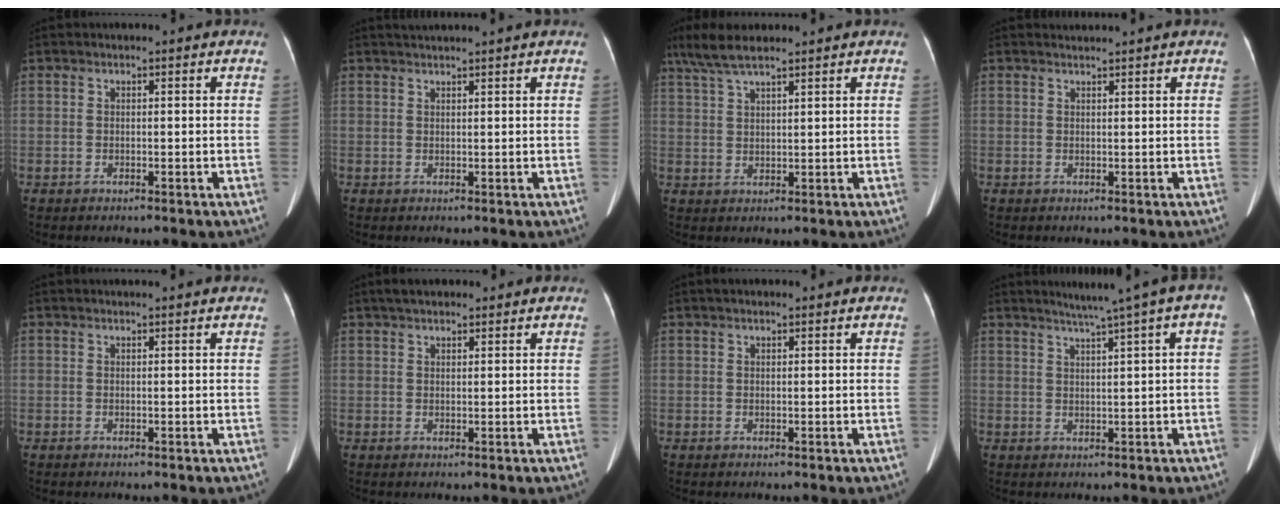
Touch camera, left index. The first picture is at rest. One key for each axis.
{"total": 2.9, "fx": 2.6, "fy": -0.8, "fz": 1.0, "tx": -0.010, "ty": 0.023, "tz": 0.048}
{"total": 6.8, "fx": 5.3, "fy": 1.0, "fz": 4.1, "tx": -0.086, "ty": 0.025, "tz": 0.100}
{"total": 0.8, "fx": 0.7, "fy": -0.2, "fz": -0.3, "tx": -0.005, "ty": 0.005, "tz": 0.016}
{"total": 2.0, "fx": 1.9, "fy": -0.1, "fz": 0.6, "tx": -0.008, "ty": 0.017, "tz": 0.026}
{"total": 4.0, "fx": 3.2, "fy": 1.4, "fz": 1.9, "tx": -0.034, "ty": 0.025, "tz": 0.051}
{"total": 1.7, "fx": 1.3, "fy": 0.6, "fz": 1.0, "tx": -0.016, "ty": 0.020, "tz": 0.018}
{"total": 7.0, "fx": 3.5, "fy": -0.5, "fz": 6.0, "tx": -0.083, "ty": 0.025, "tz": 0.049}